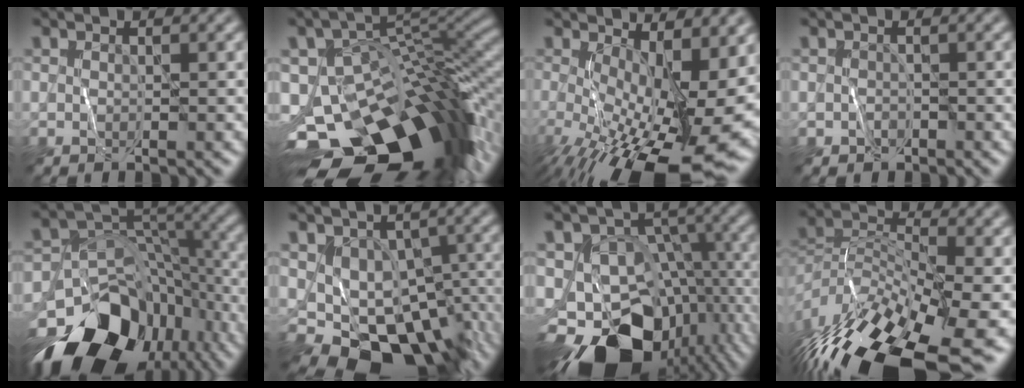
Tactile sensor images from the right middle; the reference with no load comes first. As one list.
[{"total": 15.2, "force": [-6.7, 7.6, 11.3], "torque": [-0.177, -0.012, -0.101]}, {"total": 15.5, "force": [-3.2, 6.7, 13.6], "torque": [-0.210, -0.045, -0.031]}, {"total": 1.0, "force": [-0.7, 0.7, 0.1], "torque": [0.000, -0.005, -0.015]}, {"total": 14.5, "force": [-8.6, 9.4, 6.9], "torque": [-0.141, -0.007, -0.136]}, {"total": 10.9, "force": [-4.4, 7.8, 6.3], "torque": [-0.087, -0.013, -0.054]}, {"total": 16.3, "force": [-9.5, 10.5, 8.2], "torque": [-0.145, -0.031, -0.126]}, {"total": 15.5, "force": [-9.2, 5.6, 11.2], "torque": [-0.248, -0.005, -0.157]}]